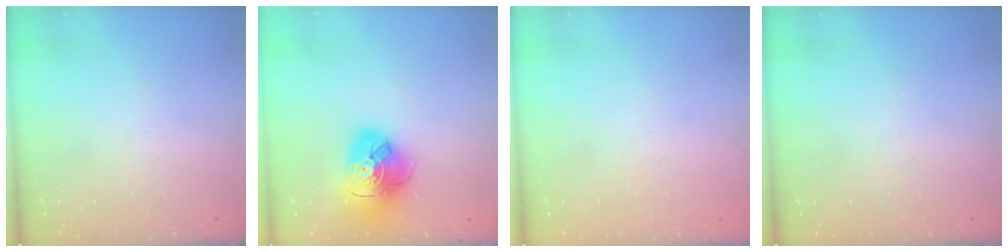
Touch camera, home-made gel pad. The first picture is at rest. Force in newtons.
{"total": 15.5, "press": 15.4, "slide": 1.8}
{"total": 0.7, "press": 0.7, "slide": 0.1}
{"total": 0.0}